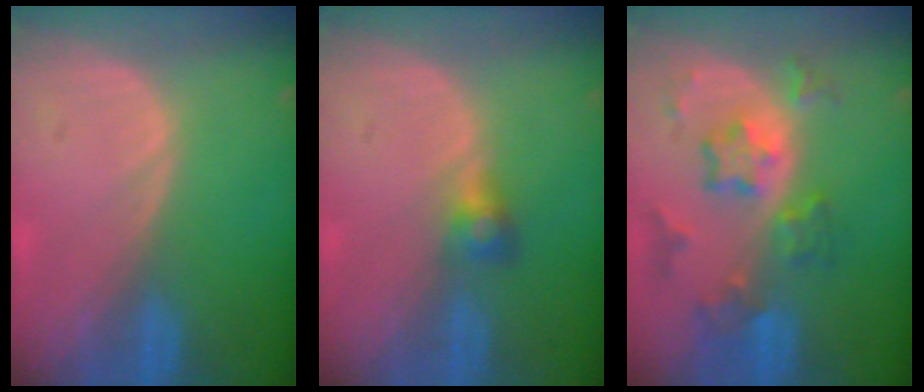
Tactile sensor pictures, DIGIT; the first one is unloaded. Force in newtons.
{"total": 2.6, "press": 2.5, "slide": 0.2}
{"total": 8.1, "press": 7.0, "slide": 4.0}